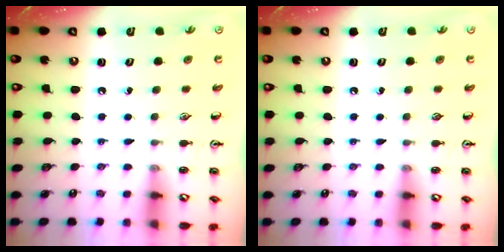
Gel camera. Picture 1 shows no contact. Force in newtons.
{"total": 0.0}